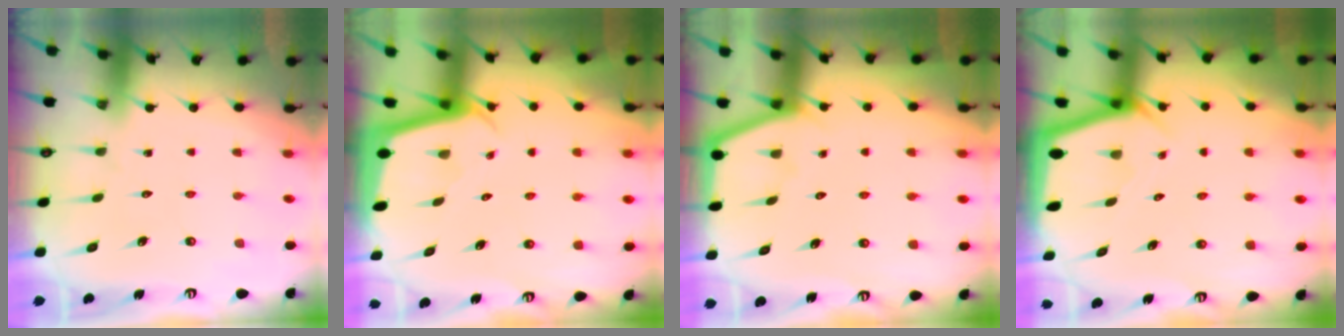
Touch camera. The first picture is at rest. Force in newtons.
{"total": 2.0, "press": 2.0, "slide": 0.1}
{"total": 1.5, "press": 1.4, "slide": 0.2}
{"total": 2.7, "press": 2.7, "slide": 0.3}